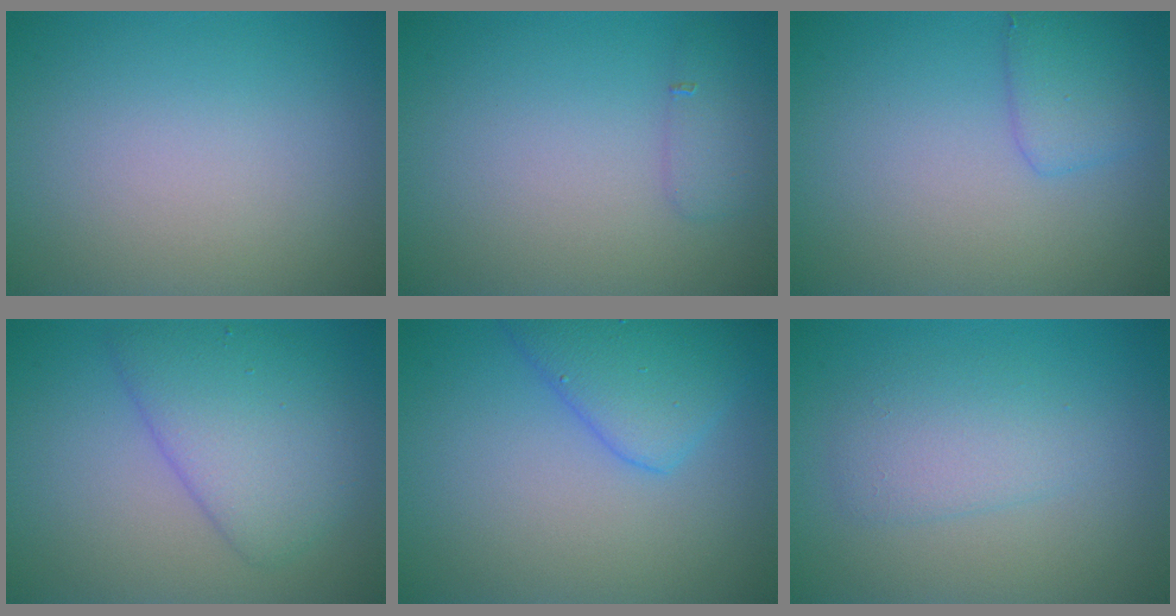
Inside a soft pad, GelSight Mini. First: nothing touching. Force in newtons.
{"total": 1.4, "press": 1.4, "slide": 0.0}
{"total": 2.2, "press": 2.2, "slide": 0.1}
{"total": 5.1, "press": 5.1, "slide": 0.3}
{"total": 4.4, "press": 4.4, "slide": 0.0}
{"total": 2.5, "press": 2.5, "slide": 0.1}